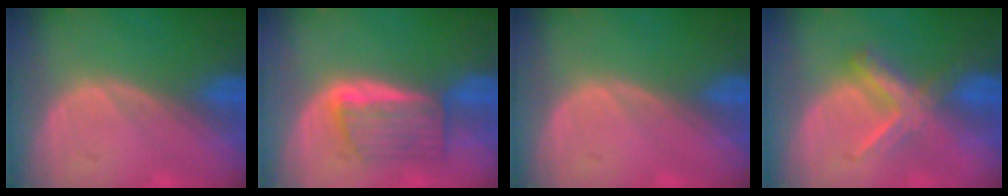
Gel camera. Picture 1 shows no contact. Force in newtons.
{"total": 5.6, "press": 5.5, "slide": 1.4}
{"total": 0.0}
{"total": 5.5, "press": 5.4, "slide": 1.1}